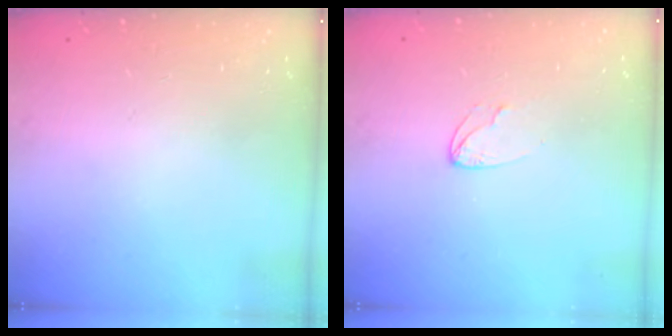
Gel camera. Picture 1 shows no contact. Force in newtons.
{"total": 4.2, "press": 4.2, "slide": 0.3}